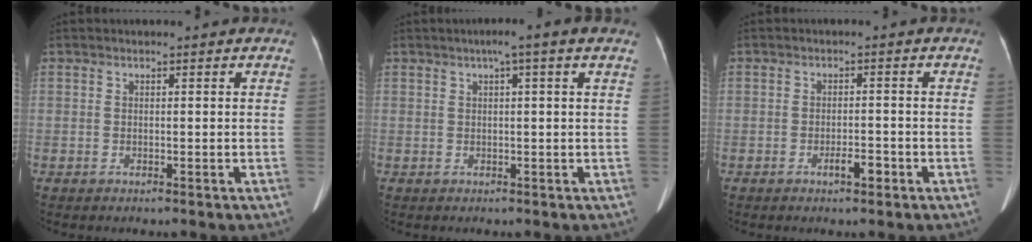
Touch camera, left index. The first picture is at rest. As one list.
[{"total": 3.6, "force": [1.9, -0.4, 3.0], "torque": [-0.041, 0.018, 0.025]}, {"total": 2.3, "force": [-1.4, 0.6, 1.7], "torque": [-0.027, 0.002, -0.023]}]